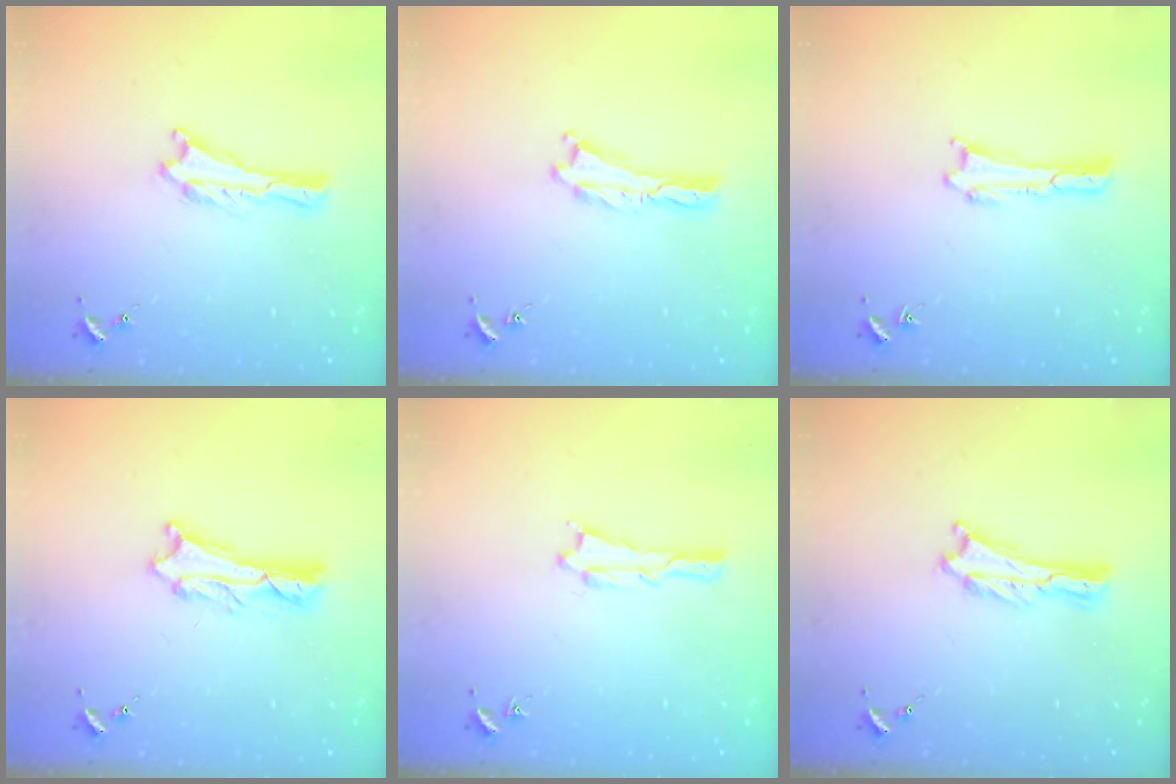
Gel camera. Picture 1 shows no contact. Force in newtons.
{"total": 0.0}
{"total": 0.0}
{"total": 2.0, "press": 2.0, "slide": 0.2}
{"total": 0.6, "press": 0.6, "slide": 0.1}
{"total": 0.0}